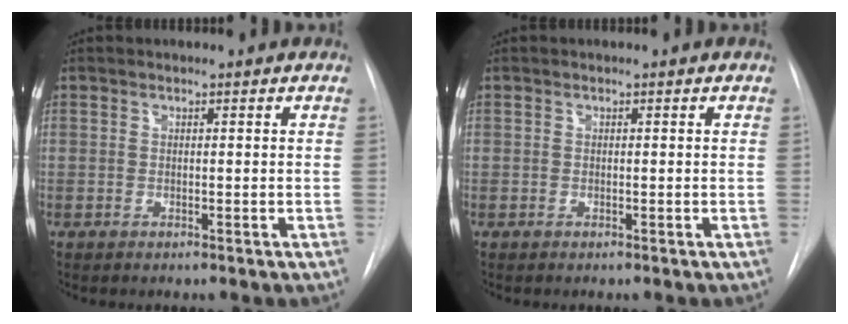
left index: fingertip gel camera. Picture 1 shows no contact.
{"total": 0.0}